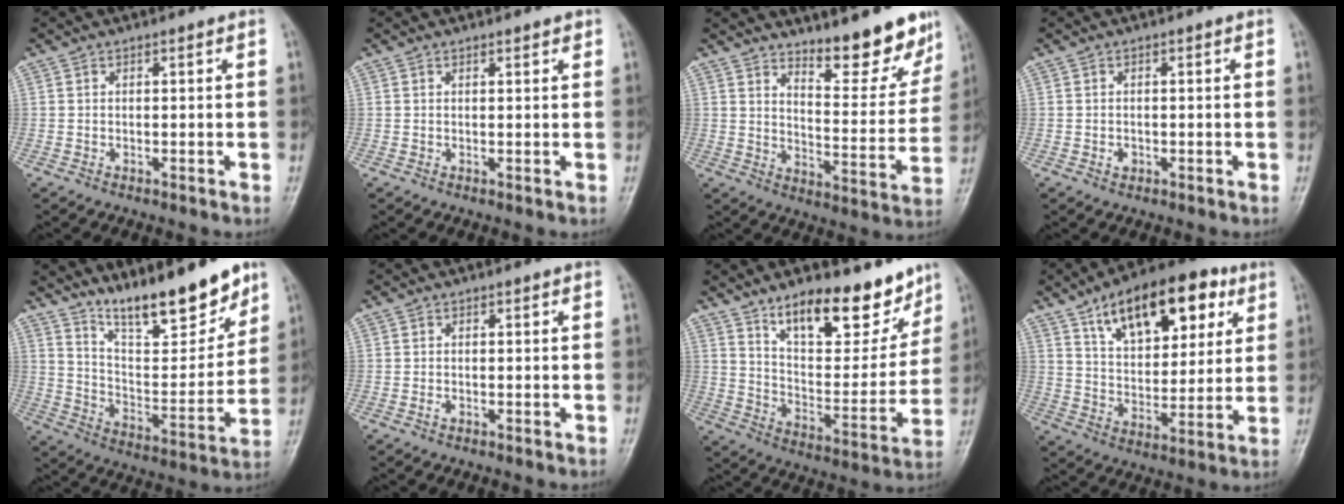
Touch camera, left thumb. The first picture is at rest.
{"total": 1.0, "force": [0.8, 0.3, 0.6], "torque": [-0.007, -0.004, 0.010]}
{"total": 12.6, "force": [9.9, 3.3, 7.0], "torque": [-0.056, -0.077, 0.150]}
{"total": 1.2, "force": [-0.4, 1.0, 0.6], "torque": [-0.004, 0.002, -0.005]}
{"total": 17.0, "force": [13.1, 4.5, 9.9], "torque": [-0.115, -0.086, 0.227]}
{"total": 0.7, "force": [-0.3, 0.5, 0.4], "torque": [-0.007, 0.000, -0.007]}
{"total": 18.4, "force": [13.0, 7.5, 10.5], "torque": [-0.102, -0.084, 0.211]}
{"total": 19.8, "force": [9.9, 10.2, 13.8], "torque": [-0.167, -0.024, 0.161]}